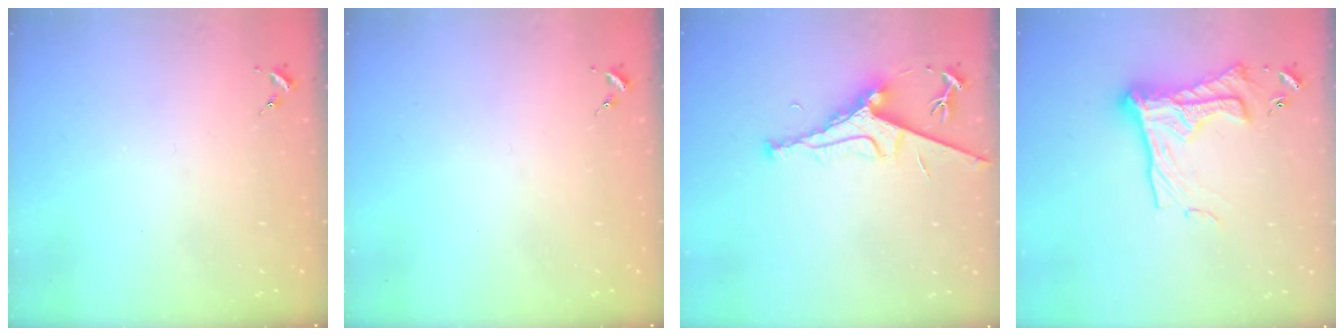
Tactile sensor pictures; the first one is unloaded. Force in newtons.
{"total": 0.0}
{"total": 8.0, "press": 8.0, "slide": 1.0}
{"total": 18.2, "press": 18.1, "slide": 1.5}